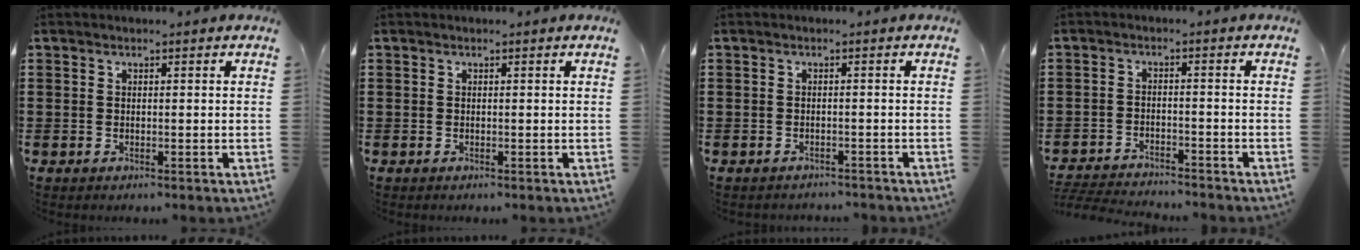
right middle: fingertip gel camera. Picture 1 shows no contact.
{"total": 0.0}
{"total": 1.0, "force": [-1.0, 0.1, 0.0], "torque": [-0.003, 0.001, -0.022]}
{"total": 3.7, "force": [-3.6, 0.2, 0.2], "torque": [-0.014, -0.001, -0.081]}